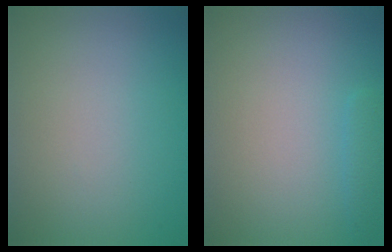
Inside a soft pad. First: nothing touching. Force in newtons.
{"total": 0.9, "press": 0.9, "slide": 0.0}